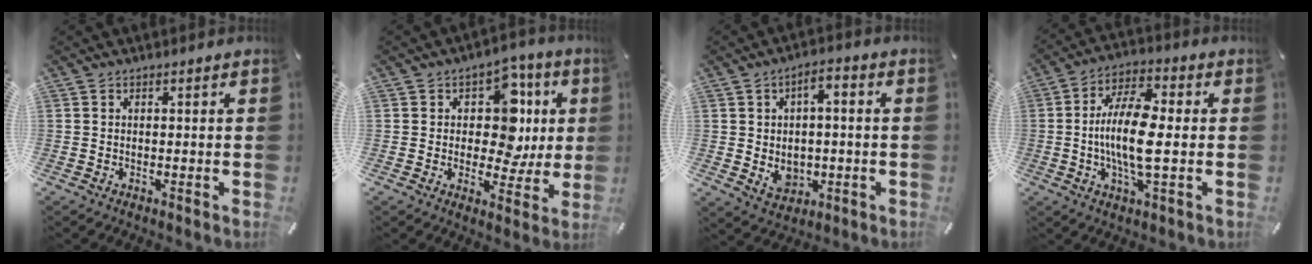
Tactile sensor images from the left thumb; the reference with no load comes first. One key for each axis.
{"total": 13.0, "fx": 2.7, "fy": 9.8, "fz": 8.2, "tx": -0.102, "ty": -0.015, "tz": 0.048}
{"total": 7.6, "fx": -0.4, "fy": 6.0, "fz": 4.6, "tx": -0.068, "ty": 0.006, "tz": -0.006}
{"total": 13.4, "fx": -0.9, "fy": 4.7, "fz": 12.5, "tx": -0.251, "ty": -0.002, "tz": -0.018}